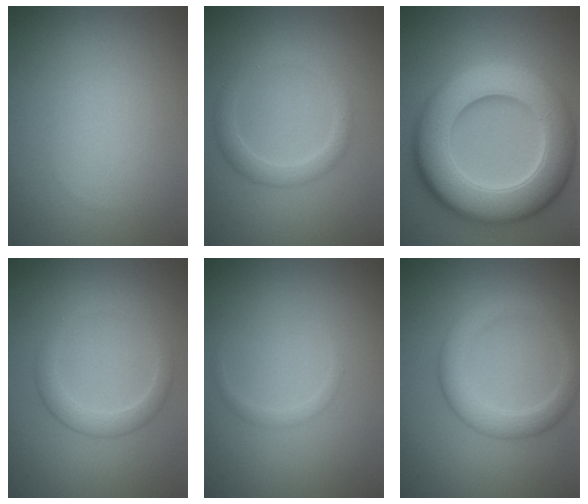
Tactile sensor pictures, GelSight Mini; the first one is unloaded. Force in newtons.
{"total": 2.1, "press": 2.1, "slide": 0.1}
{"total": 12.4, "press": 12.4, "slide": 0.2}
{"total": 2.2, "press": 2.2, "slide": 0.1}
{"total": 0.8, "press": 0.8, "slide": 0.0}
{"total": 3.6, "press": 3.6, "slide": 0.0}